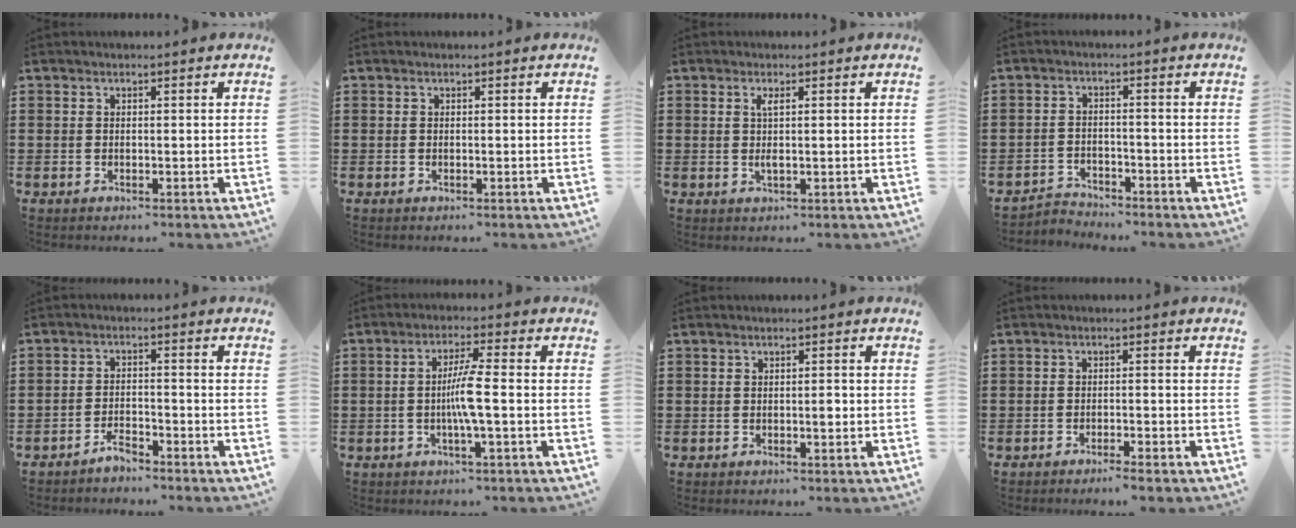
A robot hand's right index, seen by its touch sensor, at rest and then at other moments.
{"total": 0.0}
{"total": 1.8, "force": [0.3, 0.3, 1.8], "torque": [-0.034, -0.001, 0.004]}
{"total": 2.6, "force": [-2.6, 0.5, -0.2], "torque": [-0.006, 0.000, -0.057]}
{"total": 2.8, "force": [-2.7, 0.4, 0.6], "torque": [-0.016, 0.007, -0.055]}
{"total": 5.1, "force": [-0.8, -0.1, 5.0], "torque": [-0.096, -0.008, -0.021]}
{"total": 1.4, "force": [-0.2, 0.4, 1.3], "torque": [-0.023, -0.001, -0.005]}
{"total": 1.8, "force": [-1.6, -0.2, 0.8], "torque": [-0.015, 0.001, -0.030]}